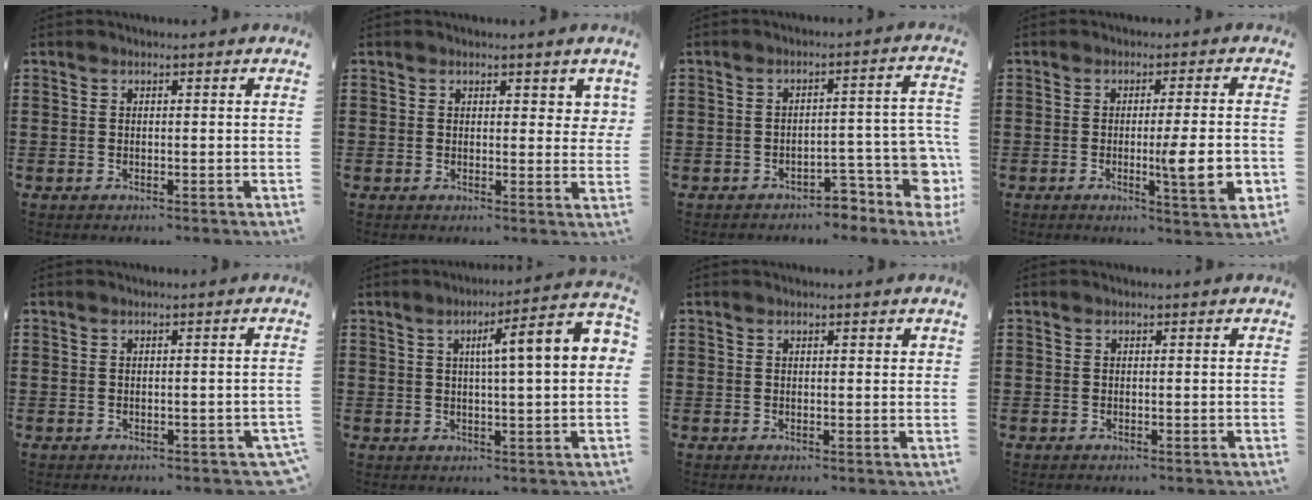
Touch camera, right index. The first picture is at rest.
{"total": 2.2, "force": [1.5, 1.4, 0.9], "torque": [0.001, 0.001, 0.023]}
{"total": 7.0, "force": [-4.8, 2.4, 4.6], "torque": [-0.065, 0.006, -0.085]}
{"total": 8.2, "force": [-1.4, 0.9, 8.0], "torque": [-0.114, -0.017, -0.021]}
{"total": 0.8, "force": [-0.2, 0.3, 0.7], "torque": [-0.015, 0.000, -0.005]}
{"total": 8.1, "force": [1.6, 0.7, 7.9], "torque": [-0.127, -0.010, 0.014]}
{"total": 0.6, "force": [0.3, 0.3, 0.4], "torque": [-0.008, 0.004, 0.006]}
{"total": 0.0}